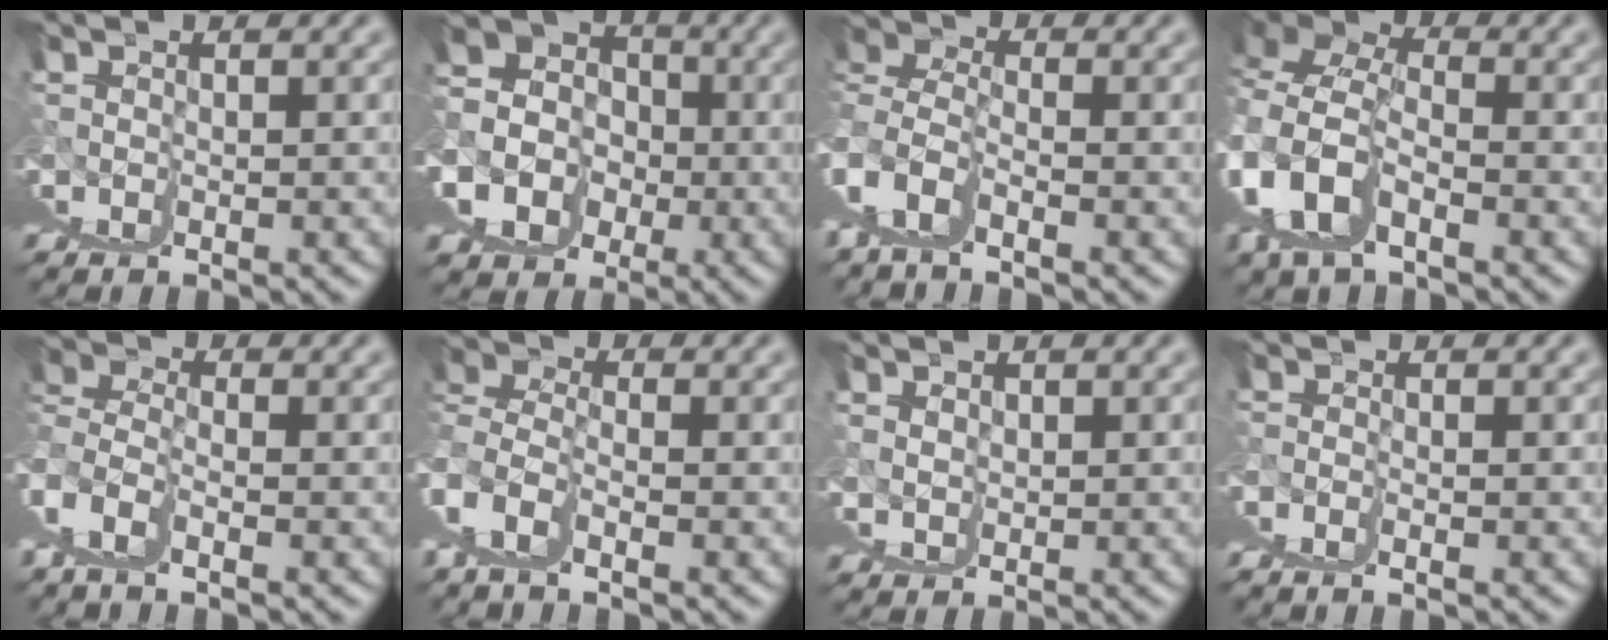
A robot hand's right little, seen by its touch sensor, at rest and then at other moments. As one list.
[{"total": 6.4, "force": [-0.4, 4.9, 4.1], "torque": [-0.095, -0.034, 0.022]}, {"total": 2.8, "force": [1.5, -1.4, 1.9], "torque": [-0.002, 0.024, 0.020]}, {"total": 3.1, "force": [0.1, 1.0, 2.9], "torque": [-0.061, -0.002, 0.010]}, {"total": 3.8, "force": [2.7, -1.2, 2.4], "torque": [-0.005, 0.031, 0.036]}, {"total": 3.4, "force": [2.2, -1.1, 2.3], "torque": [-0.009, 0.027, 0.030]}, {"total": 2.5, "force": [1.0, 2.2, -0.7], "torque": [0.007, -0.012, 0.018]}, {"total": 0.9, "force": [0.5, -0.5, 0.6], "torque": [-0.005, 0.015, 0.007]}]